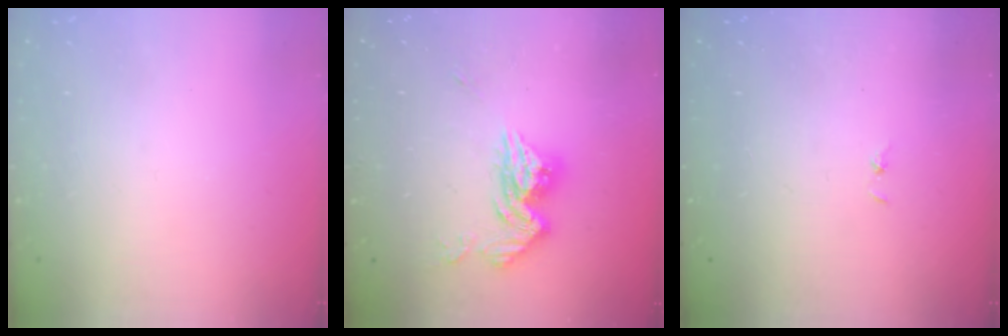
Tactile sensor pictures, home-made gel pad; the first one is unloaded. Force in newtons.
{"total": 12.8, "press": 12.8, "slide": 1.1}
{"total": 0.7, "press": 0.7, "slide": 0.1}